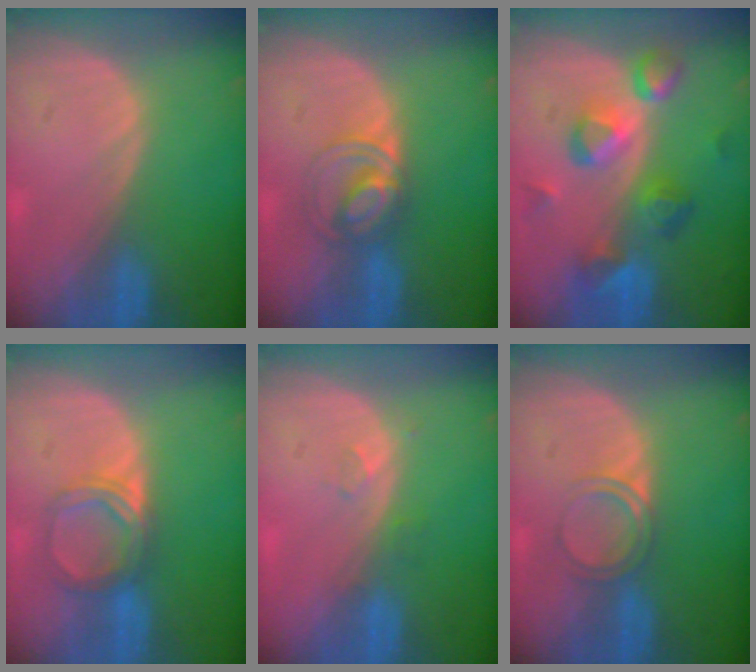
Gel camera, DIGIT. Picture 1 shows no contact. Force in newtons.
{"total": 5.0, "press": 5.0, "slide": 0.5}
{"total": 9.4, "press": 8.1, "slide": 4.6}
{"total": 5.1, "press": 4.8, "slide": 1.8}
{"total": 1.9, "press": 1.6, "slide": 1.0}
{"total": 3.0, "press": 3.0, "slide": 0.3}